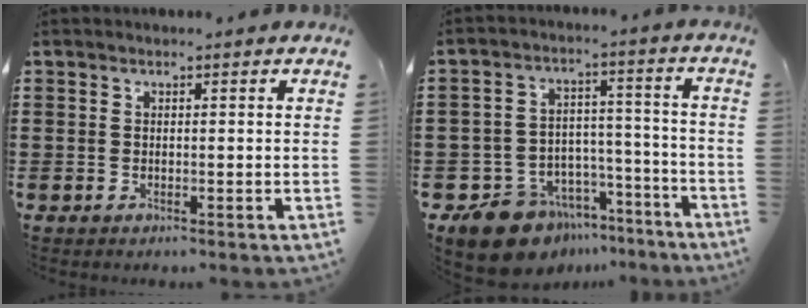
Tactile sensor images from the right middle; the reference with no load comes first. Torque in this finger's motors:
{"motor_torque": [0.20, -0.05, 0.18, 0.05]}